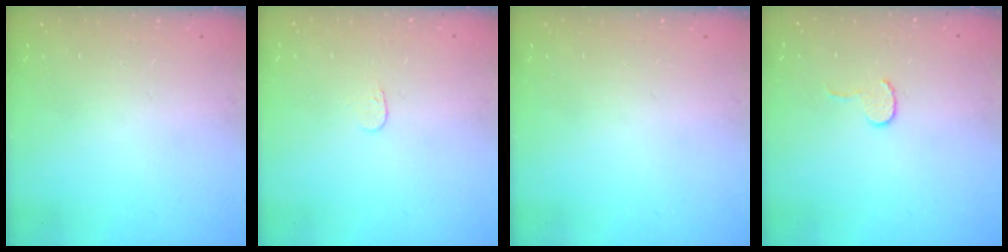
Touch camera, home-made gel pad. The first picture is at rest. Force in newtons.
{"total": 3.6, "press": 3.6, "slide": 0.3}
{"total": 0.0}
{"total": 4.5, "press": 4.4, "slide": 0.4}